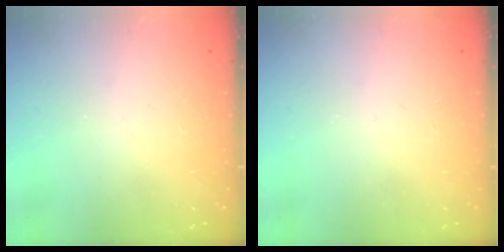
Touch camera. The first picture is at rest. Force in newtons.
{"total": 0.0}